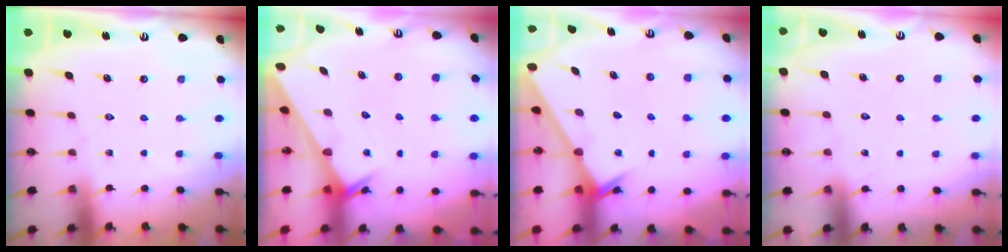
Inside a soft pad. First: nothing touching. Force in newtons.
{"total": 2.0, "press": 2.0, "slide": 0.1}
{"total": 2.4, "press": 2.4, "slide": 0.2}
{"total": 4.7, "press": 4.7, "slide": 0.4}